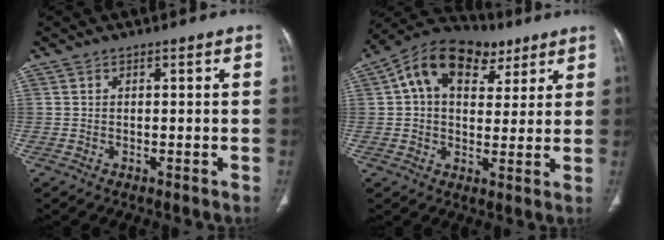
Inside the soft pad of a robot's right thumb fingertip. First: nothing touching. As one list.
[{"total": 16.5, "force": [7.0, 10.7, 10.4], "torque": [-0.145, 0.015, 0.108]}]